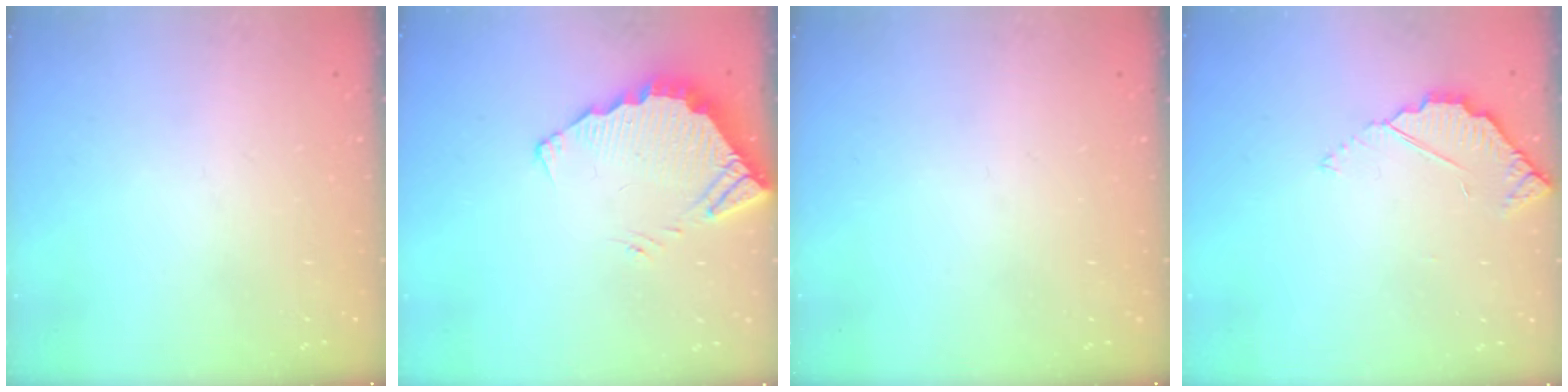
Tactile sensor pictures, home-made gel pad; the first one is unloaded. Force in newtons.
{"total": 3.9, "press": 3.9, "slide": 0.3}
{"total": 0.0}
{"total": 3.0, "press": 3.0, "slide": 0.3}